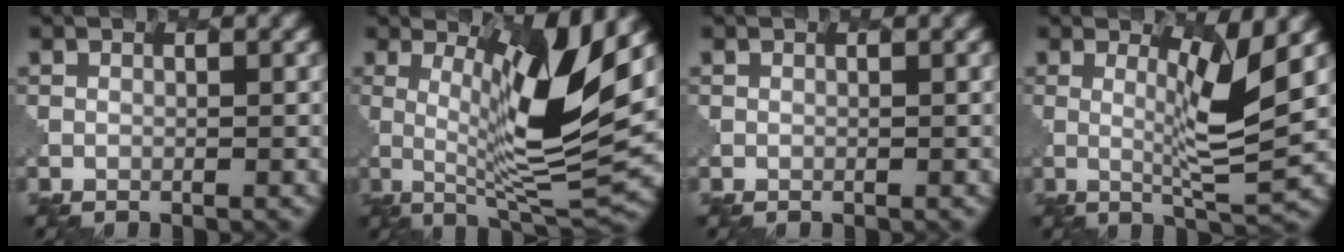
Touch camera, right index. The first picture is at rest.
{"total": 9.9, "force": [2.4, 2.2, 9.4], "torque": [-0.149, -0.009, 0.051]}
{"total": 0.0}
{"total": 5.2, "force": [1.5, 0.7, 5.0], "torque": [-0.083, -0.008, 0.032]}